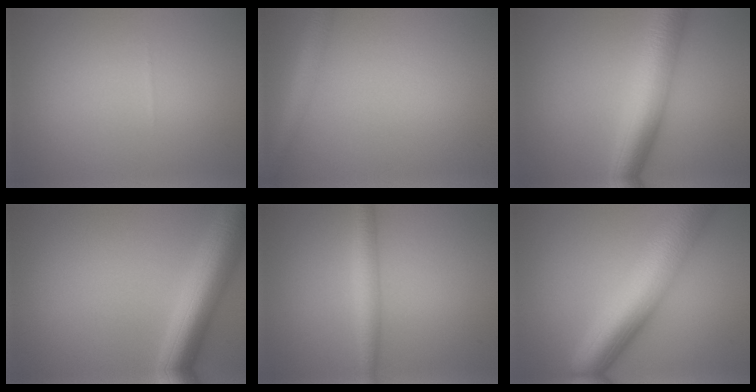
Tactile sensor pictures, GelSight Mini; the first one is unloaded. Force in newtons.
{"total": 2.7, "press": 2.7, "slide": 0.1}
{"total": 6.9, "press": 6.9, "slide": 0.2}
{"total": 8.2, "press": 8.2, "slide": 0.3}
{"total": 2.5, "press": 2.5, "slide": 0.1}
{"total": 10.5, "press": 10.5, "slide": 0.2}